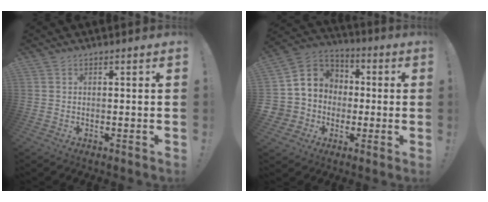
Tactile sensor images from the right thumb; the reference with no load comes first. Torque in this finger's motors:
{"motor_torque": [2.16, 1.90, 0.03, -0.07, 0.08]}